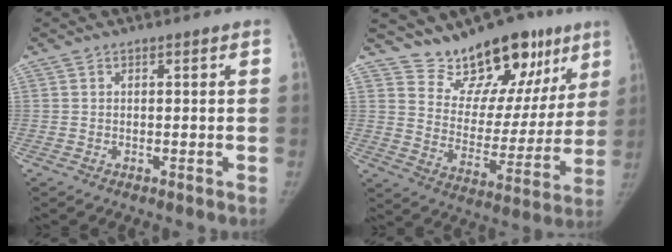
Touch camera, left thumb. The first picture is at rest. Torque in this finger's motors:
{"motor_torque": [-0.12, 0.14, -0.02, 0.03, -0.01]}